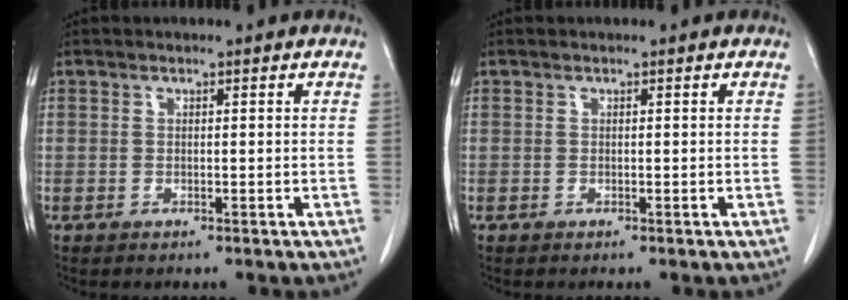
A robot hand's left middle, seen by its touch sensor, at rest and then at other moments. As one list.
[{"total": 0.0}]